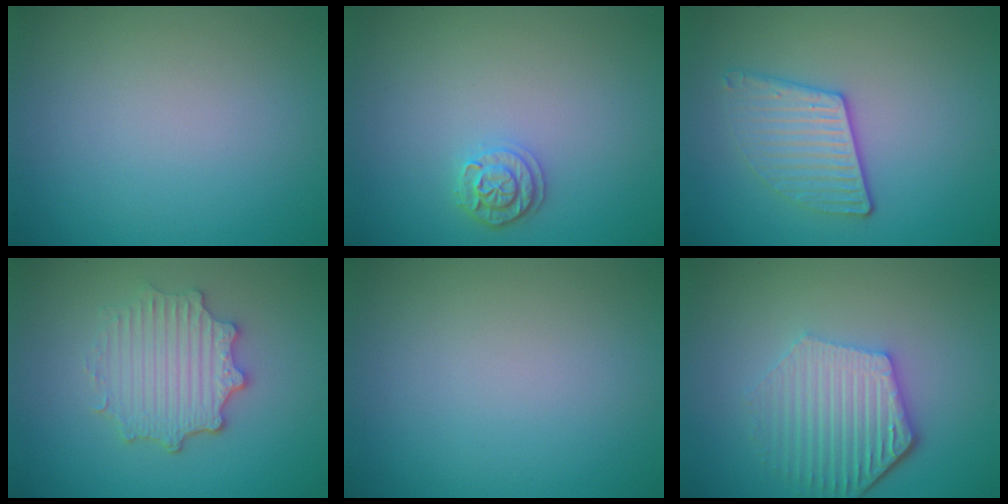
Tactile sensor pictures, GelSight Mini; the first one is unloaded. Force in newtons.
{"total": 2.0, "press": 1.9, "slide": 0.5}
{"total": 3.3, "press": 2.9, "slide": 1.6}
{"total": 4.4, "press": 3.6, "slide": 2.5}
{"total": 0.0}
{"total": 5.5, "press": 4.3, "slide": 3.5}